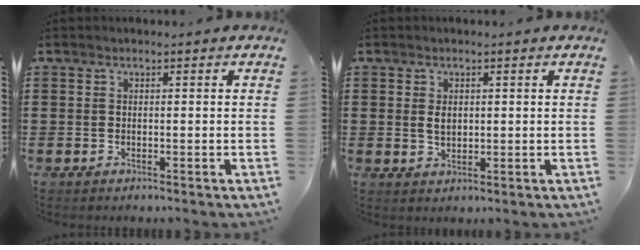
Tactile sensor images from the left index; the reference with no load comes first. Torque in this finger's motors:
{"motor_torque": [0.74, 0.47, 0.28, 0.07]}